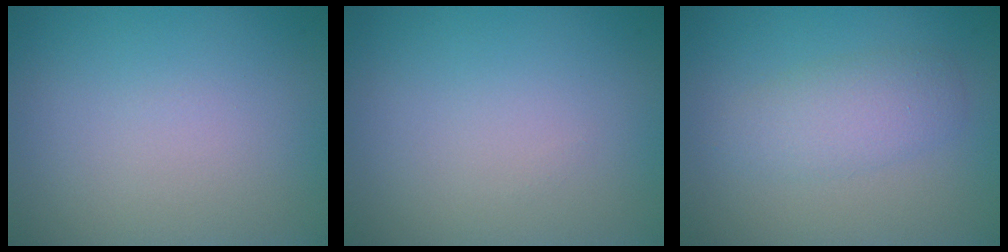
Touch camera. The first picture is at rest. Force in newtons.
{"total": 0.0}
{"total": 2.9, "press": 2.9, "slide": 0.1}